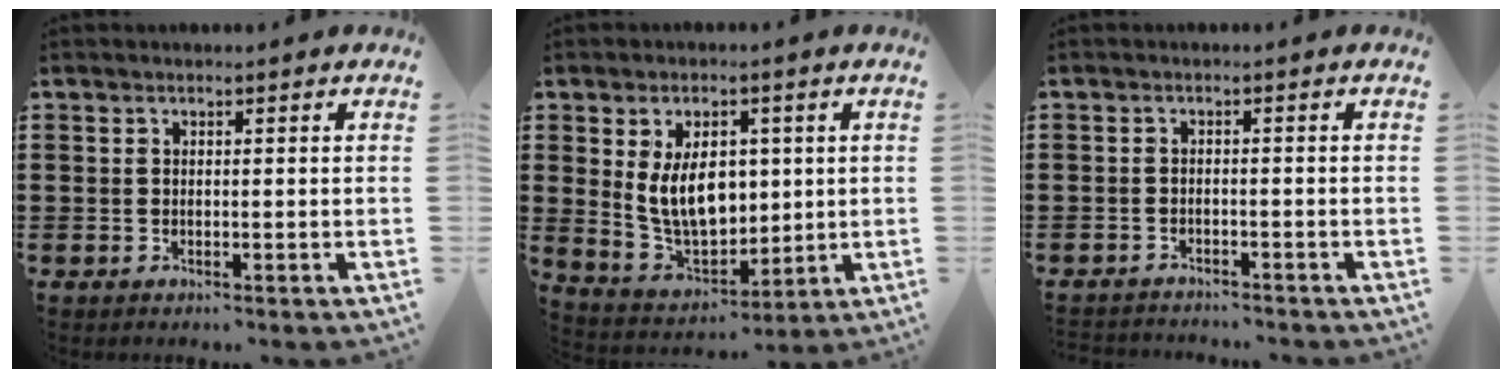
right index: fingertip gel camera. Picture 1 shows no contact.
{"total": 9.6, "force": [1.7, 6.2, 7.2], "torque": [-0.146, 0.008, 0.030]}
{"total": 1.7, "force": [-1.7, 0.1, -0.1], "torque": [-0.004, 0.000, -0.038]}